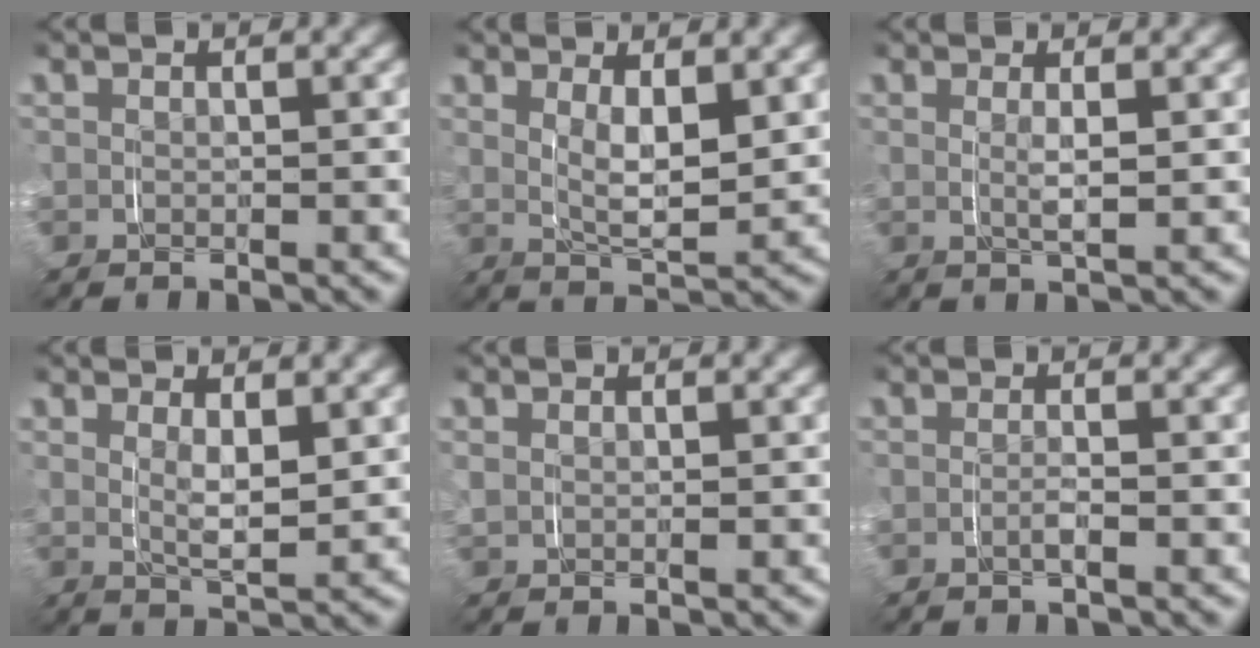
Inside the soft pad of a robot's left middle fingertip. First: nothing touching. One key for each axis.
{"total": 4.1, "fx": 1.2, "fy": 1.4, "fz": 3.6, "tx": -0.060, "ty": -0.015, "tz": 0.025}
{"total": 1.9, "fx": 0.4, "fy": 0.1, "fz": 1.8, "tx": -0.035, "ty": -0.007, "tz": 0.012}
{"total": 2.9, "fx": 1.1, "fy": 0.7, "fz": 2.6, "tx": -0.046, "ty": -0.015, "tz": 0.023}
{"total": 1.0, "fx": 0.6, "fy": 0.6, "fz": 0.6, "tx": -0.016, "ty": -0.001, "tz": 0.013}
{"total": 0.9, "fx": -0.5, "fy": -0.1, "fz": 0.7, "tx": -0.016, "ty": -0.003, "tz": -0.010}